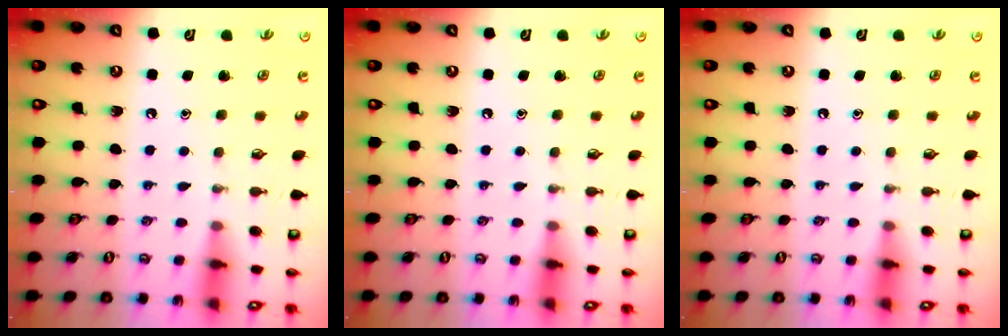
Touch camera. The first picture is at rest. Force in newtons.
{"total": 0.0}
{"total": 0.0}